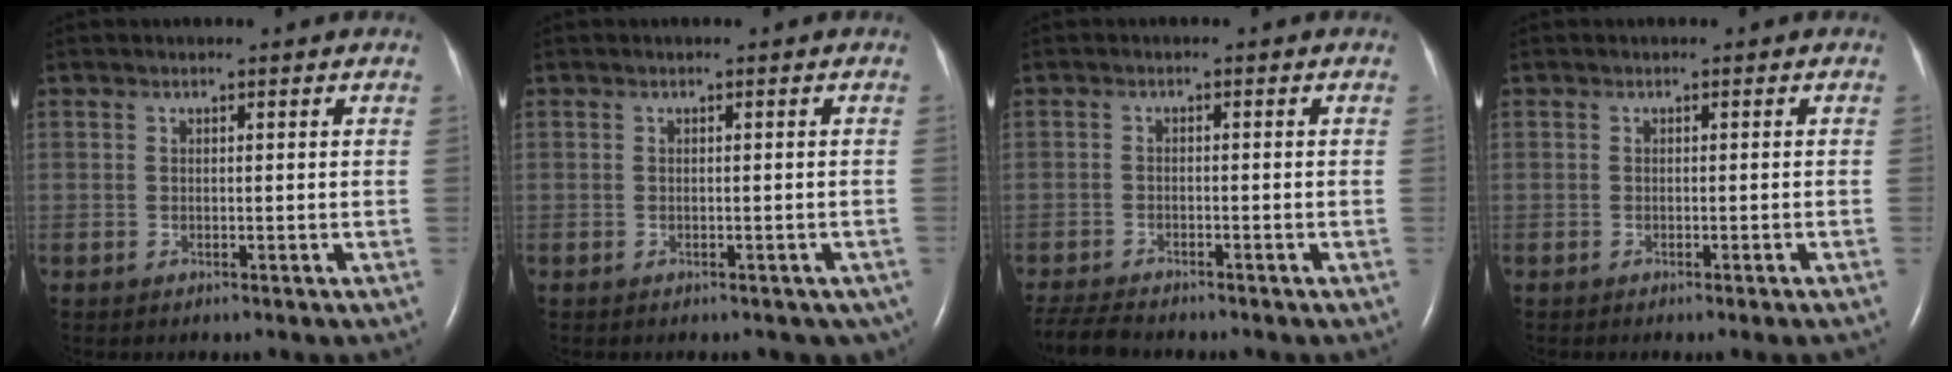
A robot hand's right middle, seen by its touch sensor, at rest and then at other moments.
{"total": 5.0, "force": [-3.7, 2.5, 2.3], "torque": [-0.014, 0.002, -0.038]}
{"total": 5.5, "force": [-5.1, 0.7, 1.8], "torque": [-0.036, -0.021, -0.090]}
{"total": 1.2, "force": [-0.8, -0.4, 0.8], "torque": [-0.008, 0.002, -0.010]}